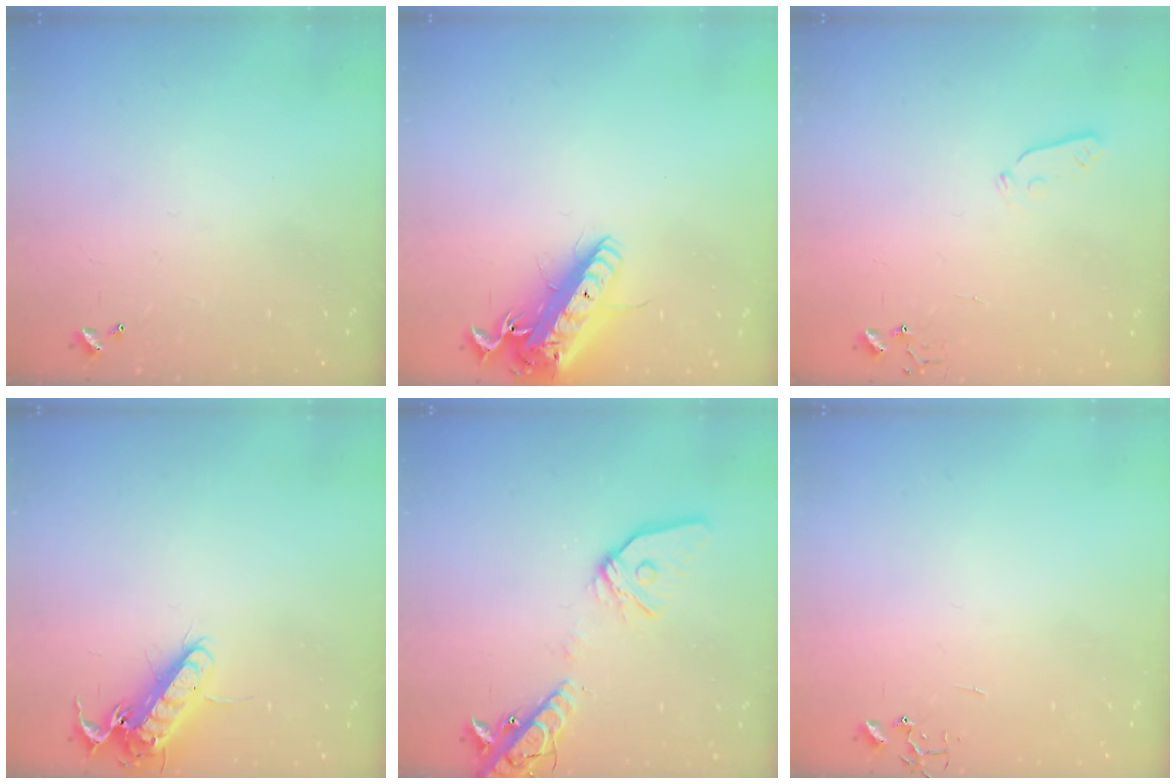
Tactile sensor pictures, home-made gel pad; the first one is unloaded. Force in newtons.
{"total": 17.4, "press": 17.0, "slide": 3.4}
{"total": 3.5, "press": 3.5, "slide": 0.4}
{"total": 13.8, "press": 13.7, "slide": 2.0}
{"total": 15.2, "press": 14.9, "slide": 3.0}
{"total": 0.0}